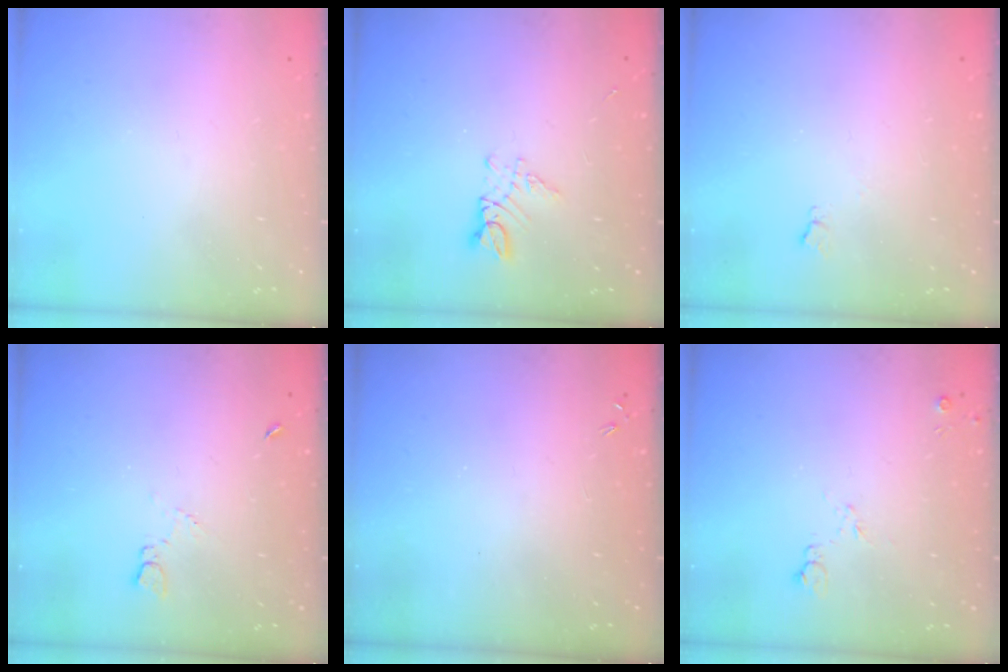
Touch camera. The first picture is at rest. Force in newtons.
{"total": 3.4, "press": 3.3, "slide": 0.4}
{"total": 2.8, "press": 2.8, "slide": 0.6}
{"total": 3.6, "press": 3.6, "slide": 0.5}
{"total": 0.0}
{"total": 4.6, "press": 4.5, "slide": 0.9}